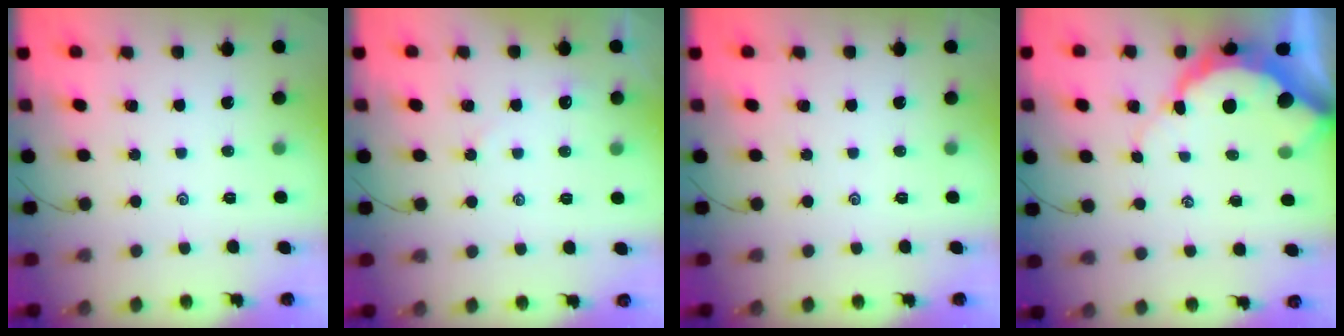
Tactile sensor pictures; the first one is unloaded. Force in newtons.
{"total": 1.8, "press": 1.8, "slide": 0.4}
{"total": 0.0}
{"total": 9.0, "press": 9.0, "slide": 0.9}